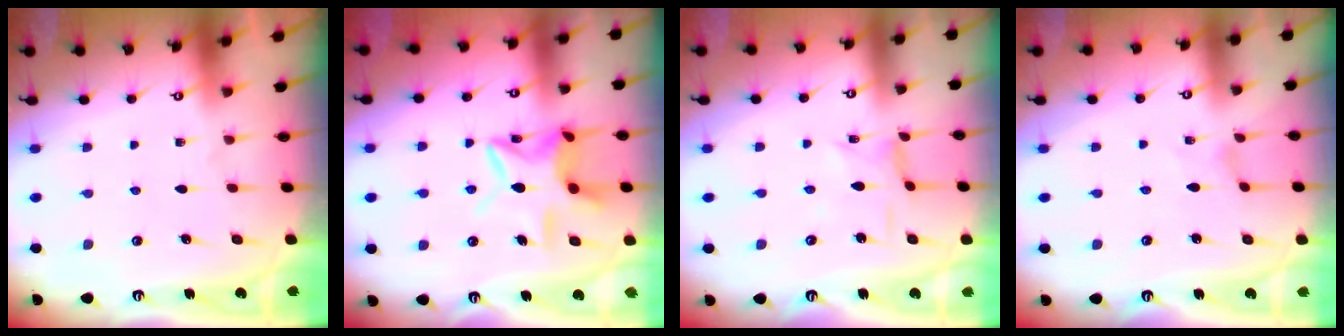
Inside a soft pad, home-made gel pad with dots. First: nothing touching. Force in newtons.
{"total": 10.6, "press": 10.5, "slide": 1.0}
{"total": 1.5, "press": 1.5, "slide": 0.3}
{"total": 0.0}